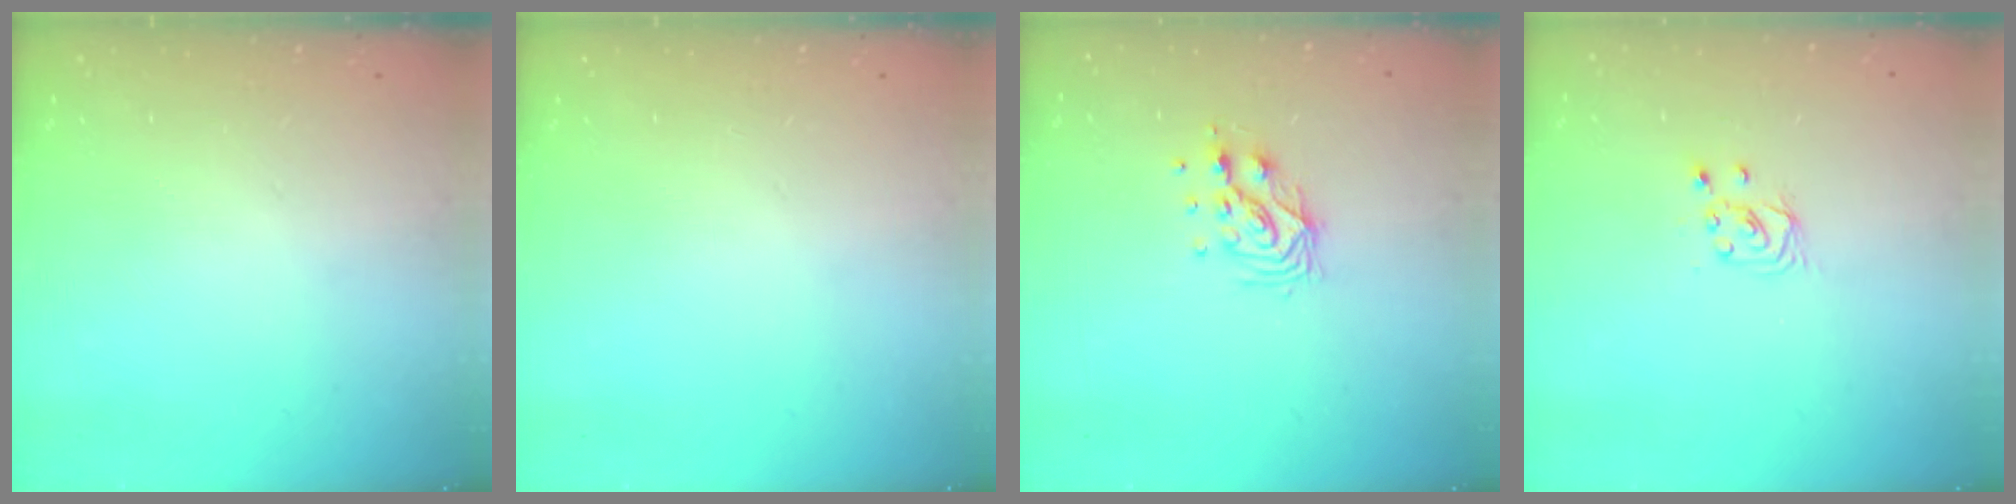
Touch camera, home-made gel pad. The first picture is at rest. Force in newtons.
{"total": 0.0}
{"total": 9.2, "press": 9.2, "slide": 0.5}
{"total": 3.4, "press": 3.4, "slide": 0.3}